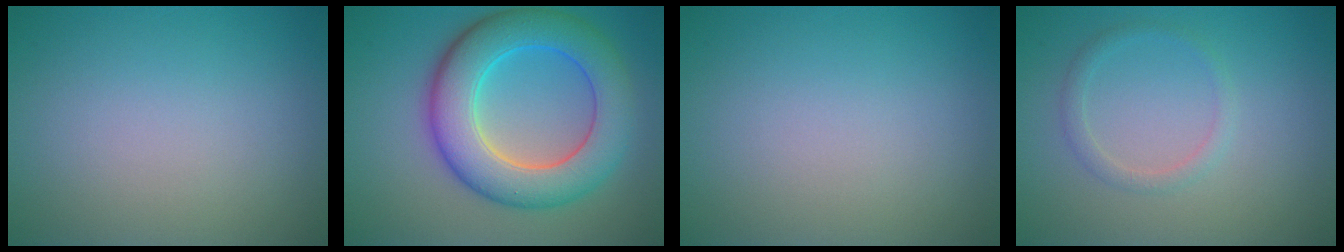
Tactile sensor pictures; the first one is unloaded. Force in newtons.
{"total": 8.8, "press": 8.8, "slide": 0.1}
{"total": 0.0}
{"total": 1.4, "press": 1.4, "slide": 0.1}